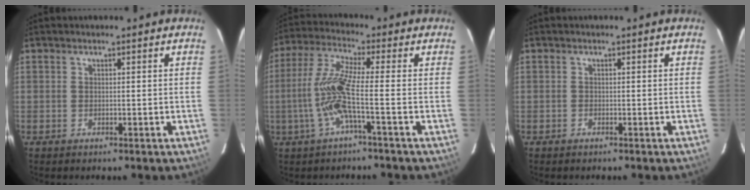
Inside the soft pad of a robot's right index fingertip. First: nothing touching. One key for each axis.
{"total": 8.3, "fx": -2.0, "fy": -0.3, "fz": 8.1, "tx": -0.178, "ty": 0.009, "tz": -0.046}
{"total": 0.0}